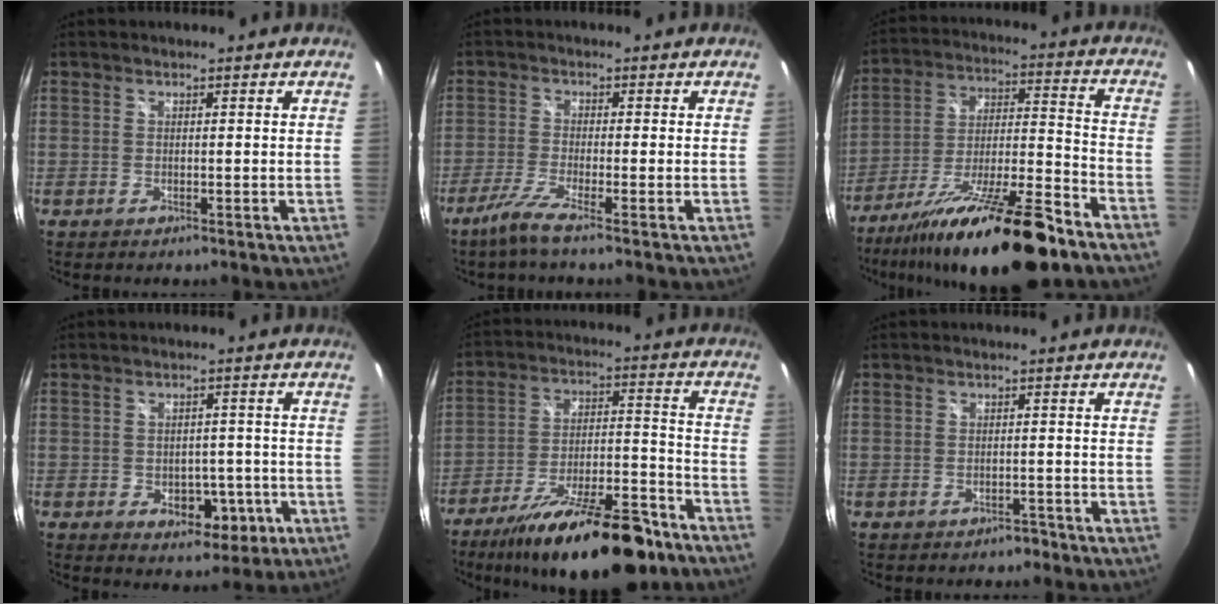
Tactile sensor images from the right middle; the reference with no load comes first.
{"total": 4.7, "force": [-3.4, -0.7, 3.2], "torque": [-0.082, -0.011, -0.071]}
{"total": 23.8, "force": [-17.0, 3.9, 16.1], "torque": [-0.286, -0.036, -0.278]}
{"total": 7.5, "force": [-2.6, 5.5, 4.3], "torque": [-0.073, 0.003, -0.021]}
{"total": 22.4, "force": [-16.4, 6.7, 13.6], "torque": [-0.226, -0.021, -0.246]}
{"total": 1.8, "force": [-1.5, 1.0, 0.4], "torque": [-0.007, -0.001, -0.020]}